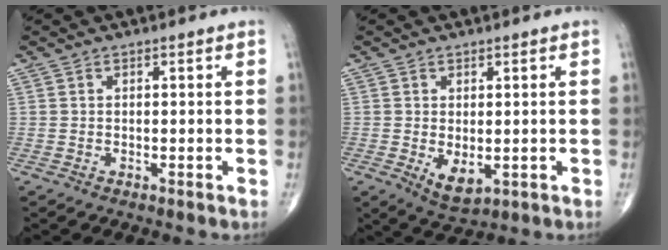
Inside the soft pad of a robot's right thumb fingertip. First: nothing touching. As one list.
[{"total": 4.7, "force": [-0.7, 2.4, 3.9], "torque": [-0.060, -0.013, 0.002]}]